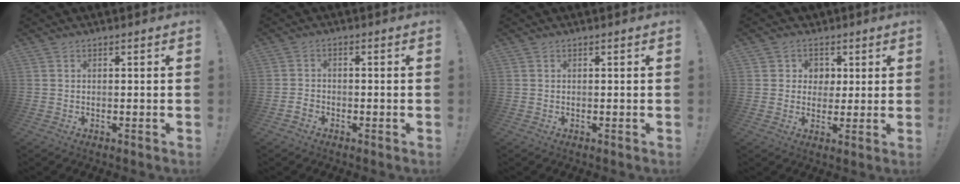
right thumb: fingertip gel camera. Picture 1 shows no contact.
{"total": 2.4, "force": [-1.6, 1.4, 1.1], "torque": [-0.017, 0.008, -0.027]}
{"total": 0.0}
{"total": 6.5, "force": [1.1, 6.4, 0.7], "torque": [-0.004, -0.008, 0.025]}